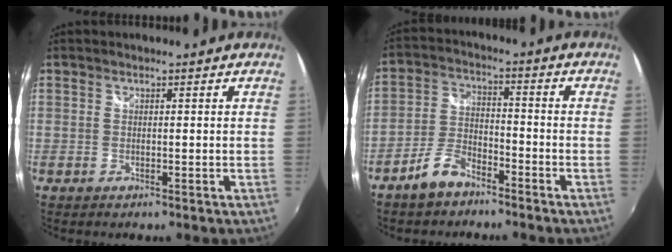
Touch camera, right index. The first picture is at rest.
{"total": 6.8, "force": [-5.1, 2.8, 3.5], "torque": [-0.082, 0.011, -0.098]}